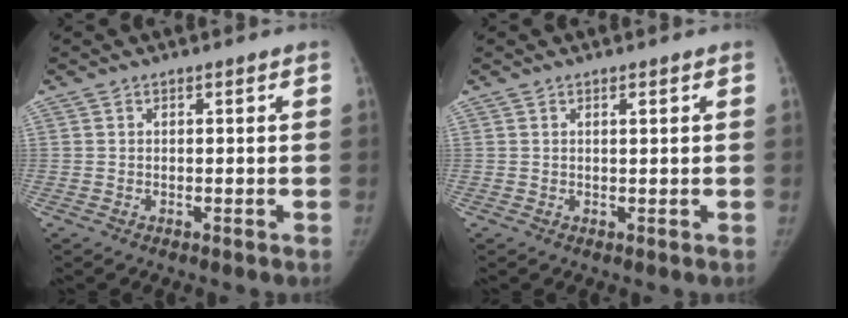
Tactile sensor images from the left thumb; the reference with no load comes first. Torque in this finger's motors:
{"motor_torque": [-0.06, -0.02, -0.07, 0.32, -0.02]}